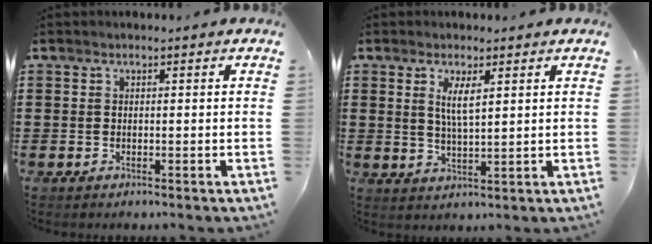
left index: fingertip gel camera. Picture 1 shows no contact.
{"total": 4.1, "force": [1.7, 1.0, 3.6], "torque": [-0.077, 0.002, 0.029]}